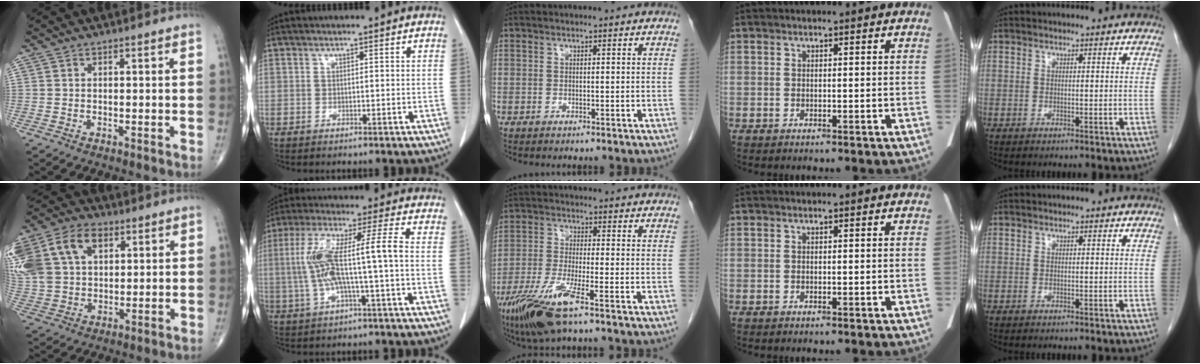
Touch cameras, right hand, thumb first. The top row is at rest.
{"thumb": {"total": 22.4, "force": [7.9, 15.7, 13.9], "torque": [-0.328, 0.041, 0.157]}, "index": {"total": 11.0, "force": [-1.0, 0.1, 11.0], "torque": [-0.224, 0.028, -0.019]}, "middle": {"total": 8.9, "force": [-5.4, 0.6, 7.1], "torque": [-0.149, -0.022, -0.104]}}